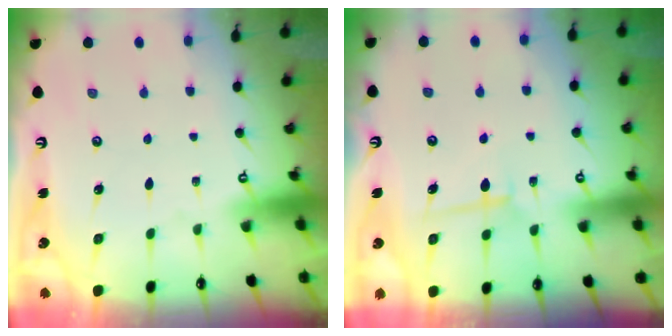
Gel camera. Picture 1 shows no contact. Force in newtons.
{"total": 7.1, "press": 7.0, "slide": 0.7}